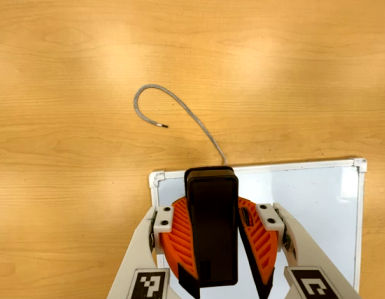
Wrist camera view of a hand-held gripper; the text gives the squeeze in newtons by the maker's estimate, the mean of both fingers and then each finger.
{"total": 9.9, "left": 10.0, "right": 9.8}